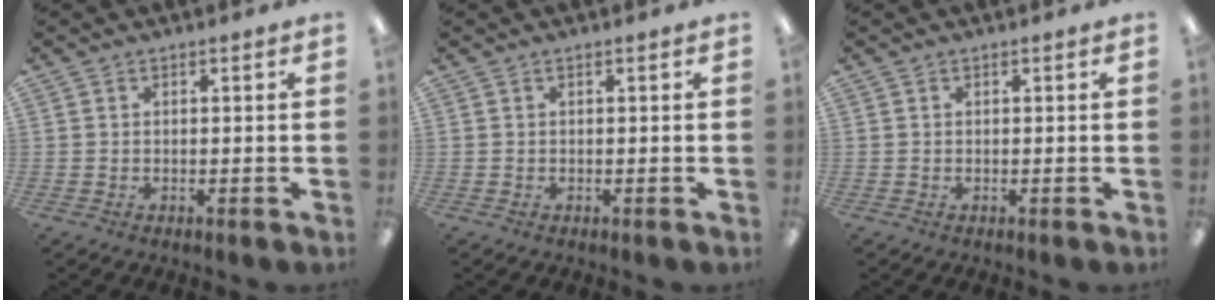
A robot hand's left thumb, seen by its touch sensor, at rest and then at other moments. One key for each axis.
{"total": 0.0}
{"total": 0.0}